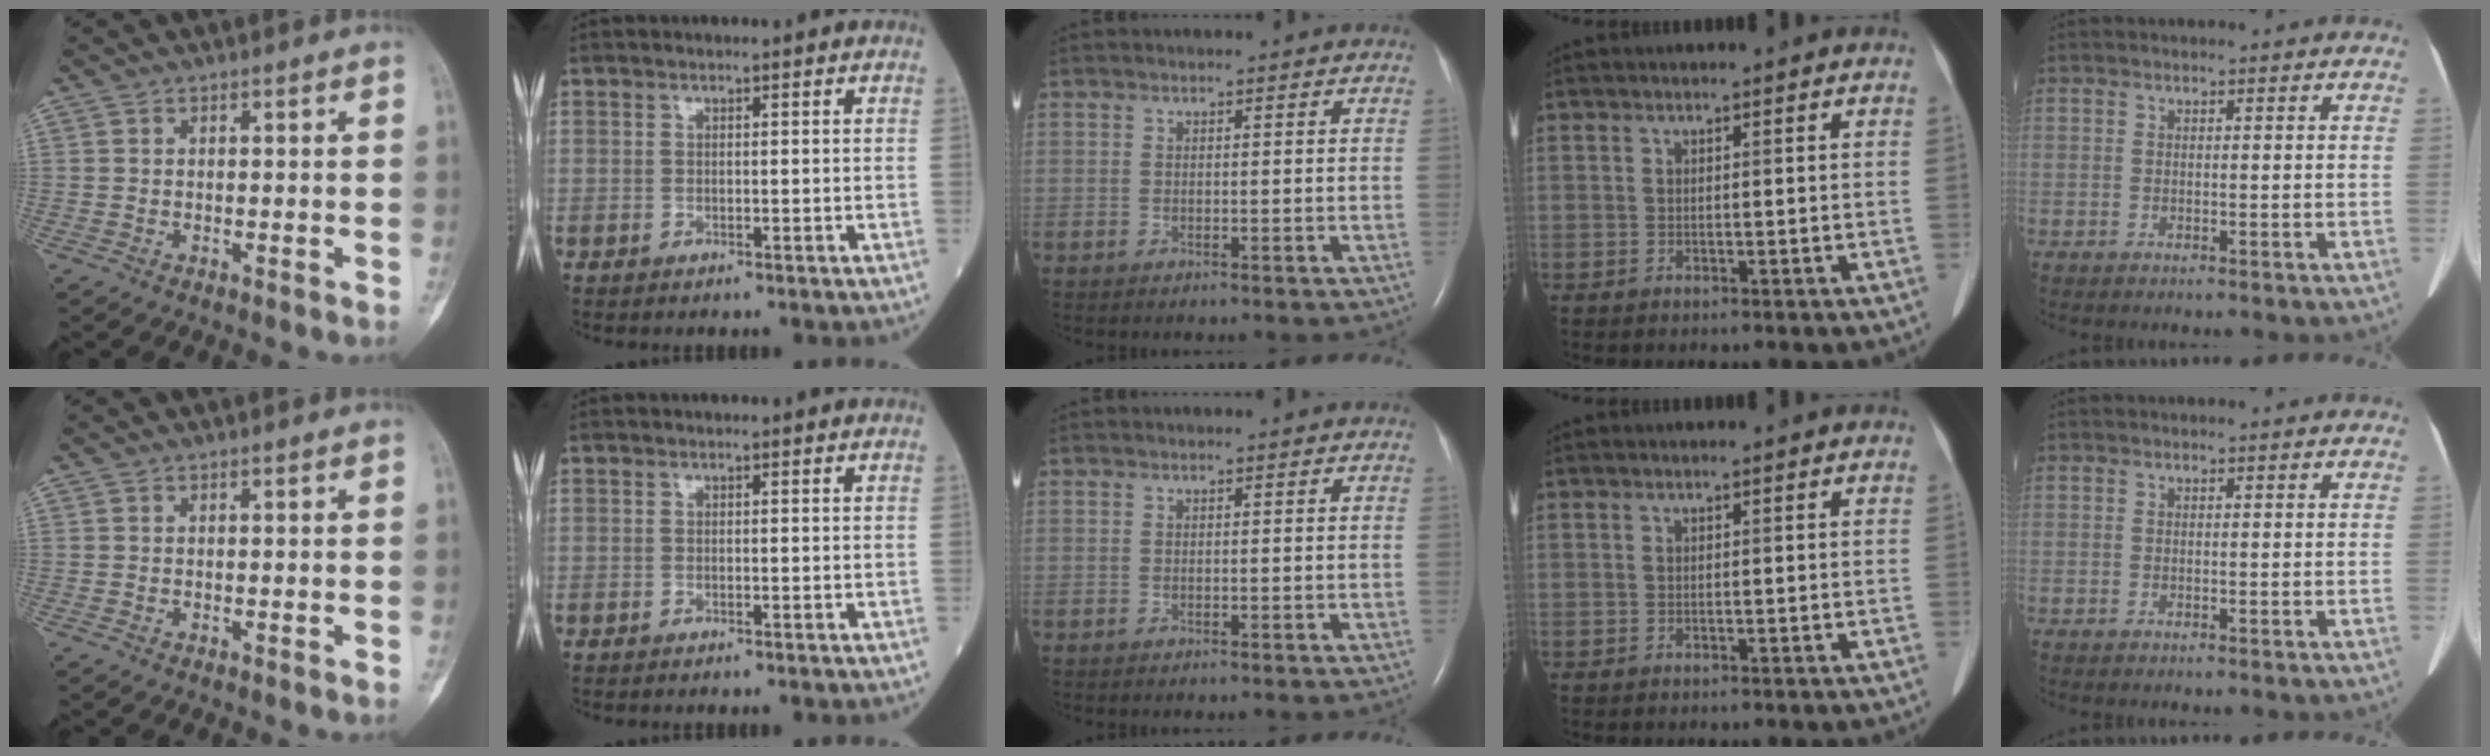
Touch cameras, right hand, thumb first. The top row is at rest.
{}